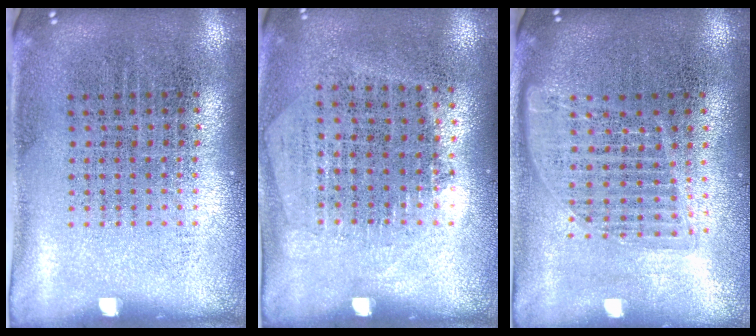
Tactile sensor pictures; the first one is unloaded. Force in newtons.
{"total": 1.2, "press": 1.1, "slide": 0.5}
{"total": 1.6, "press": 1.4, "slide": 0.8}